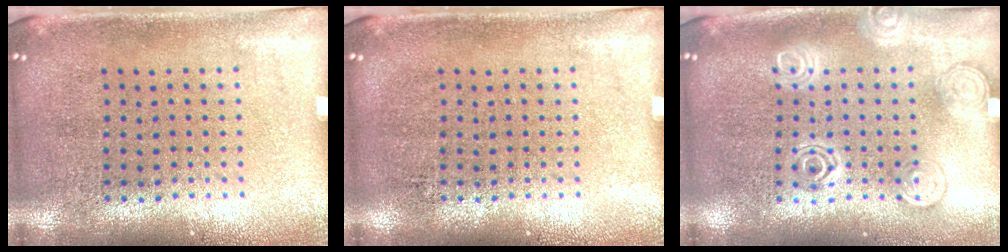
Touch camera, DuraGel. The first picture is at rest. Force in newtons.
{"total": 0.0}
{"total": 2.6, "press": 2.5, "slide": 0.3}